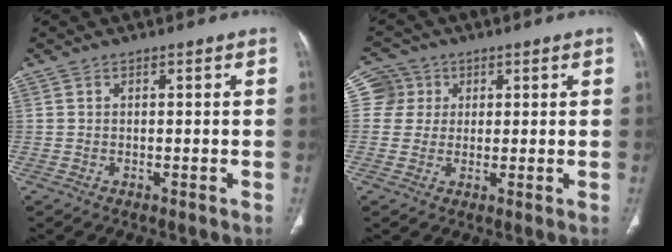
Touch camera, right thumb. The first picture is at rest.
{"total": 5.1, "force": [1.4, 4.9, 0.0], "torque": [0.028, -0.001, 0.023]}